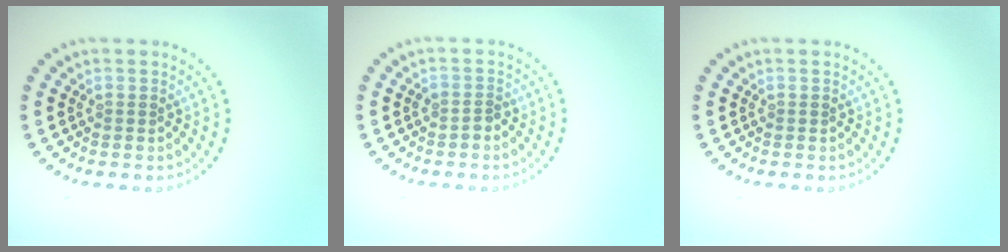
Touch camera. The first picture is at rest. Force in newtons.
{"total": 1.0, "press": 0.8, "slide": 0.5}
{"total": 0.0}